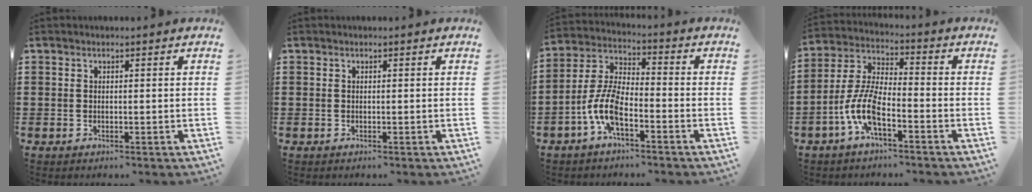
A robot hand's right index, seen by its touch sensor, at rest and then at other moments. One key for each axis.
{"total": 0.0}
{"total": 7.6, "fx": -3.8, "fy": 2.6, "fz": 6.0, "tx": -0.152, "ty": -0.011, "tz": -0.078}
{"total": 8.1, "fx": -4.0, "fy": 2.3, "fz": 6.6, "tx": -0.167, "ty": -0.013, "tz": -0.082}